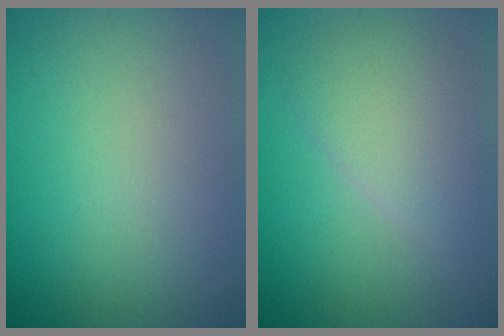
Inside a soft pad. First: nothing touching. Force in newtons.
{"total": 3.2, "press": 3.2, "slide": 0.4}